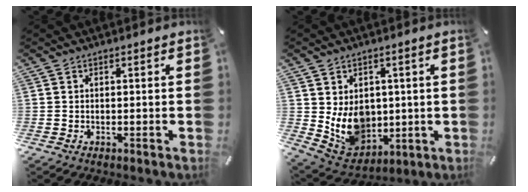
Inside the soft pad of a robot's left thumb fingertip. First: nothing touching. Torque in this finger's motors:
{"motor_torque": [1.94, 2.06, 0.56, -0.43, 0.13]}